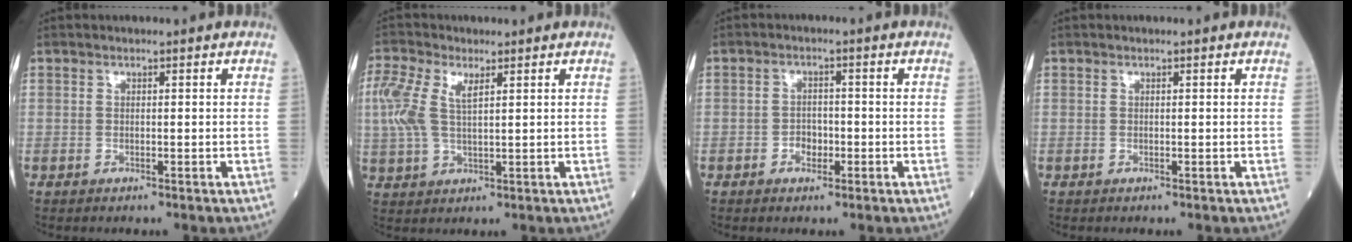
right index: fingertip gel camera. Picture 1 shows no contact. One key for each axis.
{"total": 7.8, "fx": 2.6, "fy": 3.2, "fz": 6.6, "tx": -0.176, "ty": 0.020, "tz": 0.055}
{"total": 2.4, "fx": -1.0, "fy": 1.7, "fz": 1.3, "tx": -0.010, "ty": 0.007, "tz": -0.015}
{"total": 0.0}